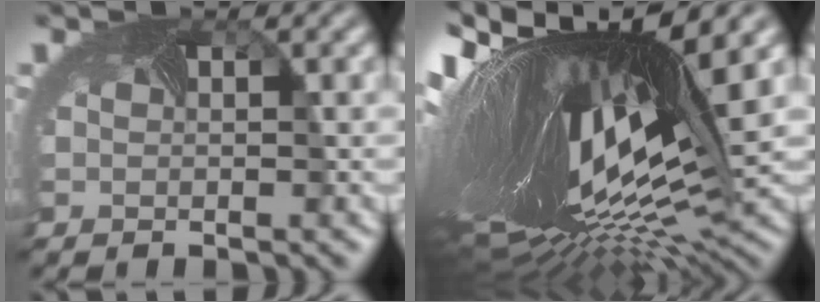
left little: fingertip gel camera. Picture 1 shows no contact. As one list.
[{"total": 19.2, "force": [1.9, 7.2, 17.8], "torque": [-0.329, -0.033, 0.048]}]